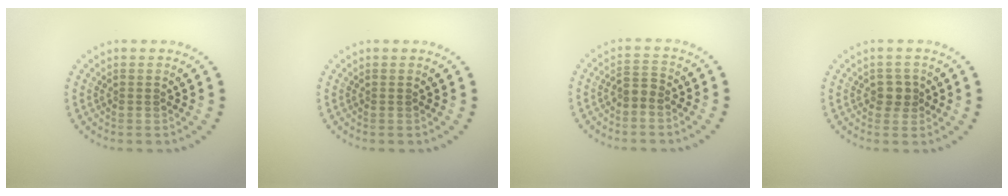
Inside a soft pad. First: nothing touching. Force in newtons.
{"total": 0.0}
{"total": 1.4, "press": 1.1, "slide": 0.8}
{"total": 1.6, "press": 1.5, "slide": 0.7}